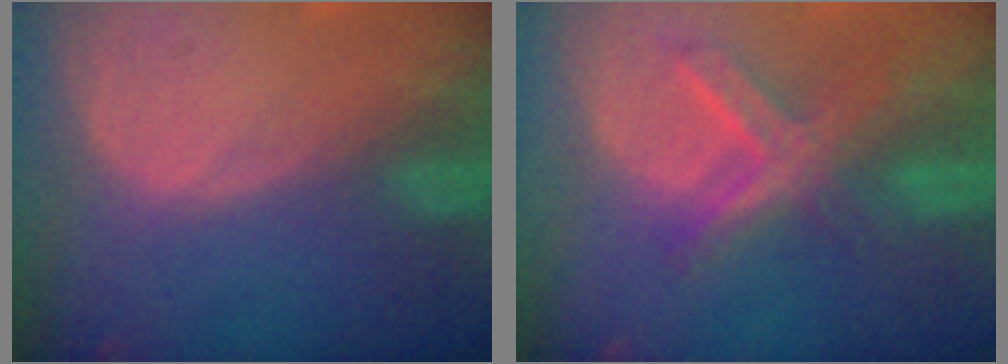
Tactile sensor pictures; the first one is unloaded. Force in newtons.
{"total": 6.9, "press": 6.2, "slide": 3.0}